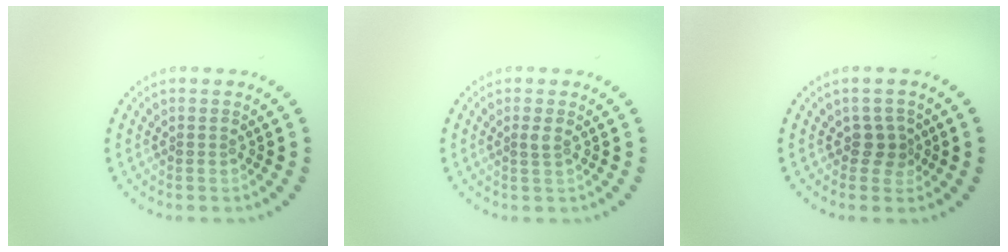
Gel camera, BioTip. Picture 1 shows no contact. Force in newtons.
{"total": 0.9, "press": 0.7, "slide": 0.6}
{"total": 1.6, "press": 1.2, "slide": 1.0}